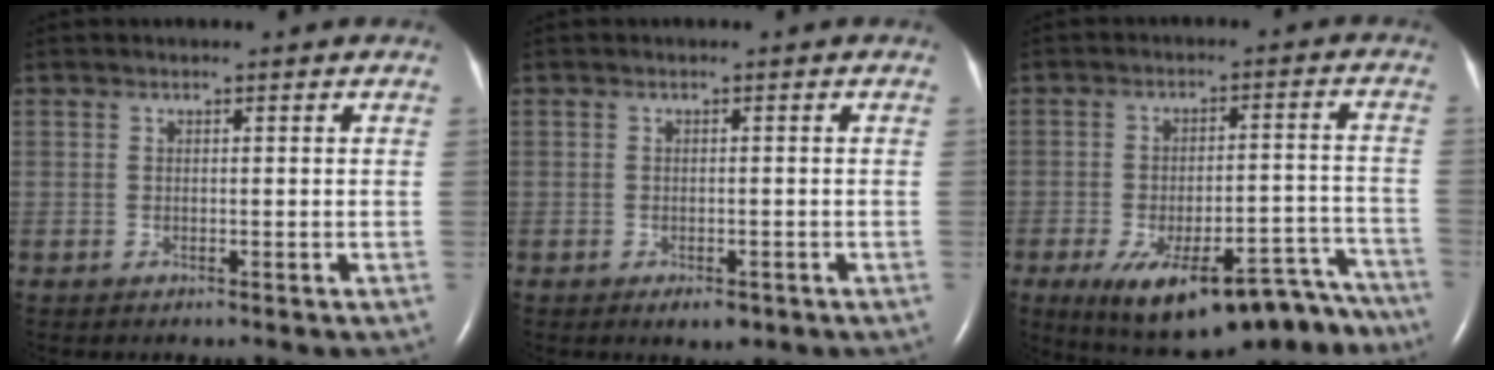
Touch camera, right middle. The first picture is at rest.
{"total": 2.5, "force": [-1.5, 1.3, 1.6], "torque": [-0.021, -0.002, -0.011]}
{"total": 21.2, "force": [-16.4, 6.7, 11.7], "torque": [-0.116, 0.017, -0.218]}